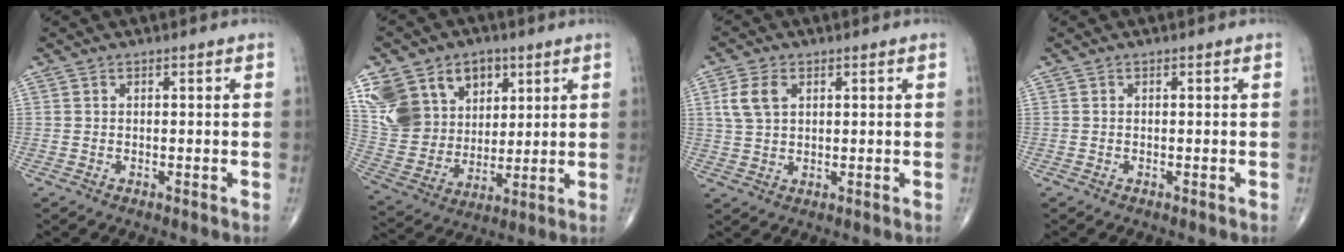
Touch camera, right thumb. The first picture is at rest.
{"total": 19.2, "force": [8.4, 14.4, 9.6], "torque": [-0.160, -0.005, 0.172]}
{"total": 5.8, "force": [1.9, 3.8, 4.0], "torque": [-0.080, 0.003, 0.040]}
{"total": 0.0}